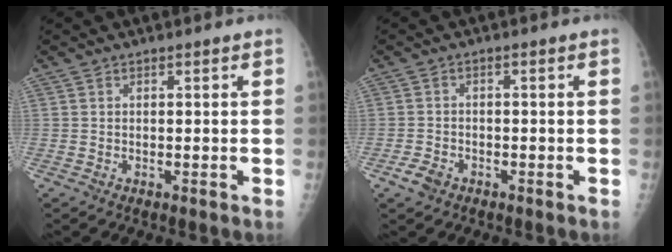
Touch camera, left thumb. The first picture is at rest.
{"total": 2.9, "force": [-1.9, 1.8, 1.3], "torque": [-0.024, 0.008, -0.030]}